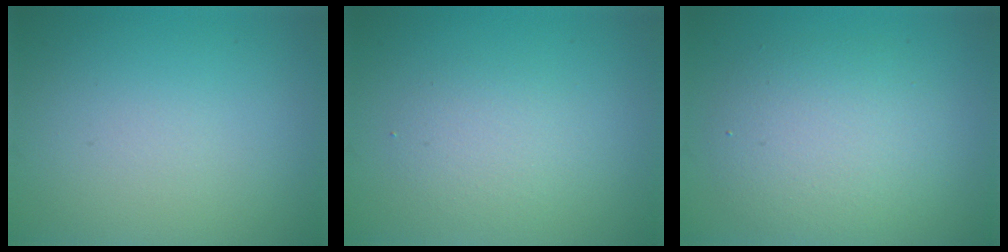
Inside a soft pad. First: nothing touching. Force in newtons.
{"total": 2.3, "press": 2.3, "slide": 0.1}
{"total": 4.9, "press": 4.8, "slide": 0.8}